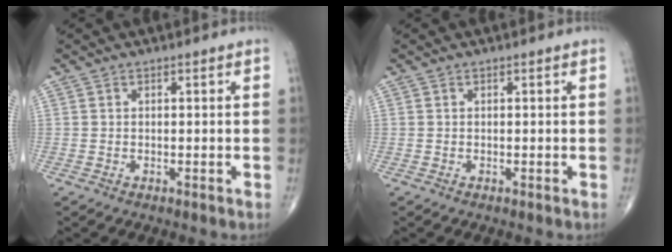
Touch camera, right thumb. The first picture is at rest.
{"total": 0.0}